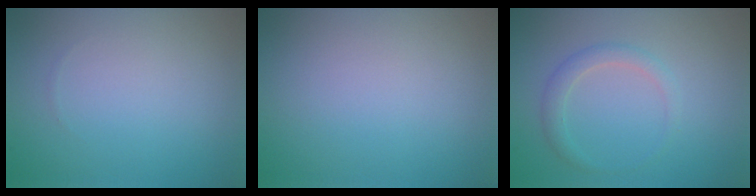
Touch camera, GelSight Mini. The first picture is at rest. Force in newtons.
{"total": 0.0}
{"total": 1.7, "press": 1.7, "slide": 0.1}